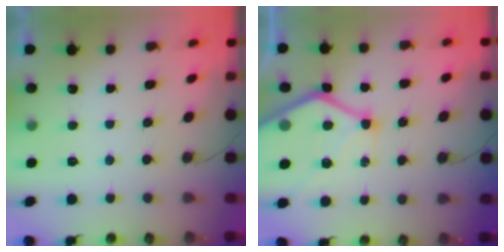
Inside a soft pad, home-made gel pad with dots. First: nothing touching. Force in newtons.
{"total": 19.8, "press": 19.7, "slide": 2.2}